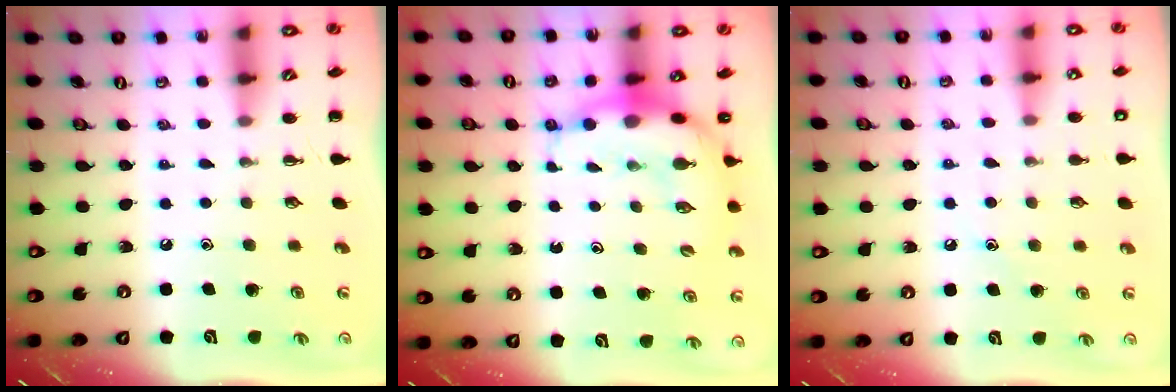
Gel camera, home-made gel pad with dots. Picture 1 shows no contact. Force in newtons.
{"total": 8.5, "press": 8.2, "slide": 2.0}
{"total": 7.3, "press": 7.1, "slide": 1.8}